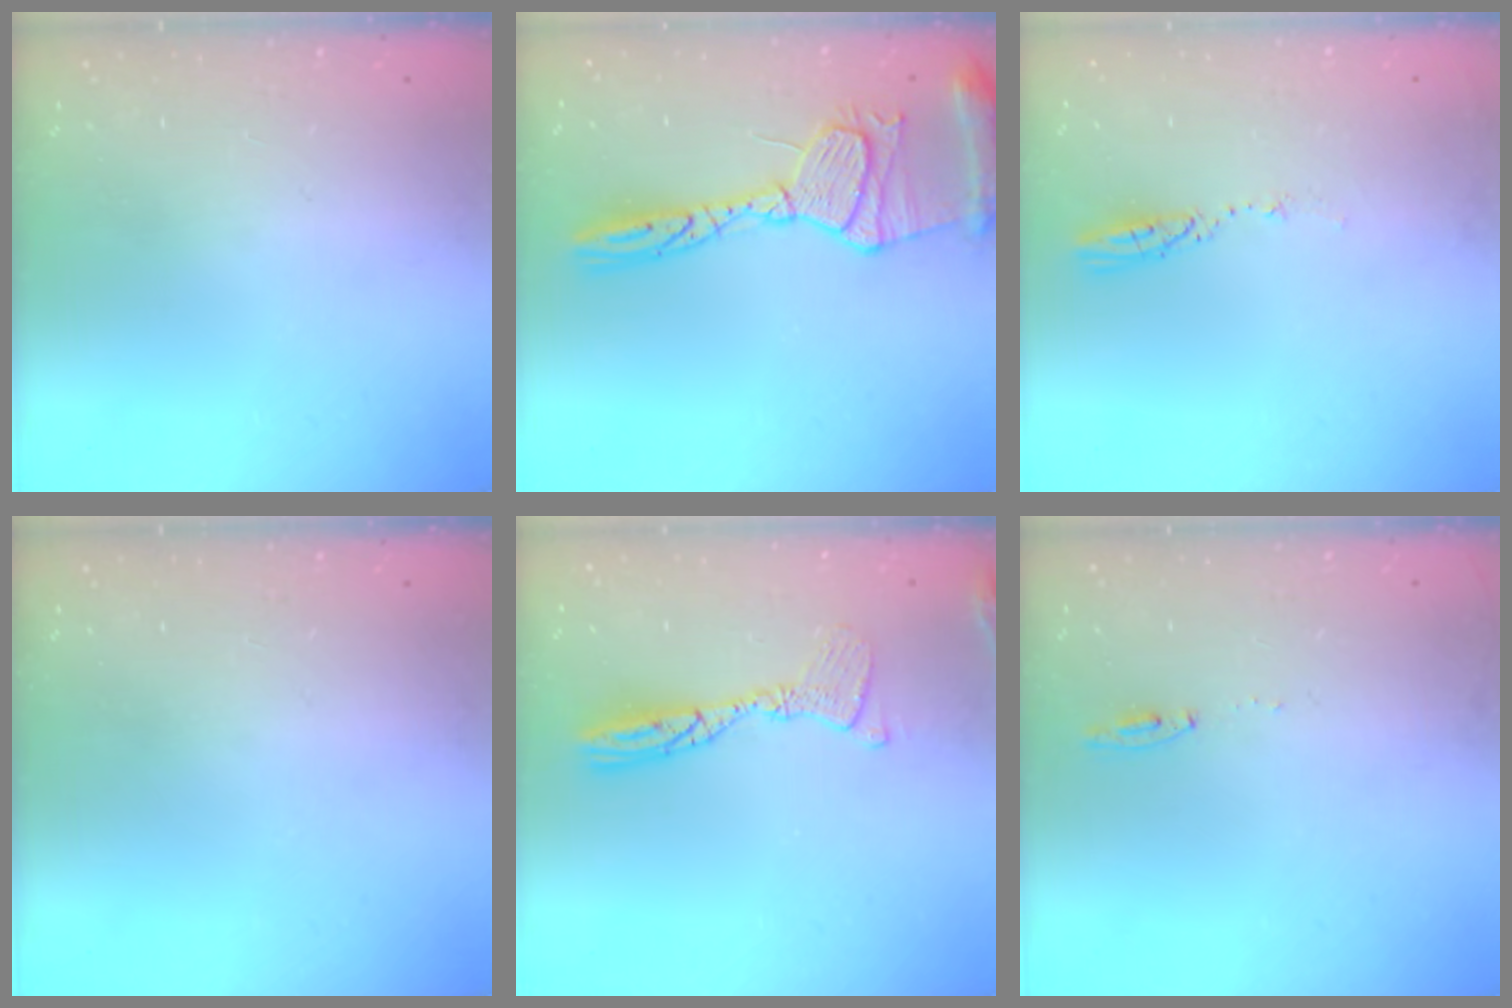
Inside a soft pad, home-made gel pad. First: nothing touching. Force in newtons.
{"total": 17.8, "press": 17.7, "slide": 1.5}
{"total": 3.6, "press": 3.6, "slide": 0.3}
{"total": 0.0}
{"total": 12.4, "press": 12.4, "slide": 1.1}
{"total": 4.6, "press": 4.6, "slide": 0.5}